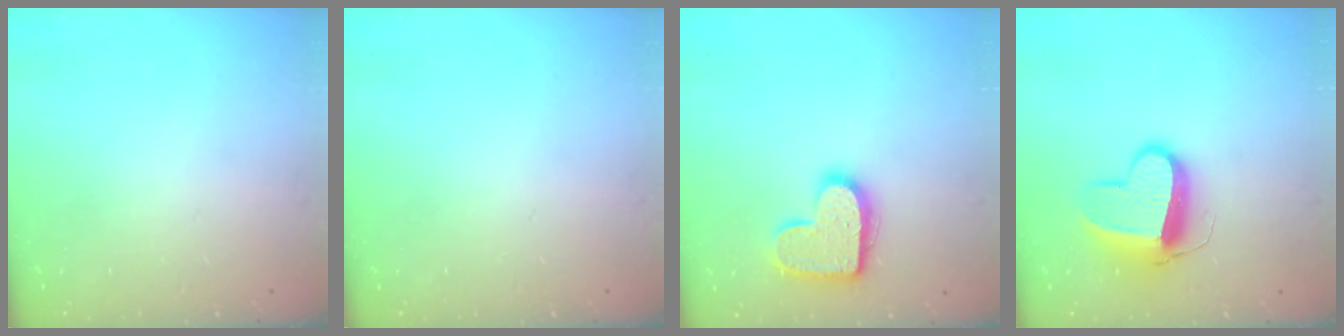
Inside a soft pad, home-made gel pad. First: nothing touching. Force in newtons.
{"total": 0.0}
{"total": 15.0, "press": 15.0, "slide": 0.7}
{"total": 13.4, "press": 13.3, "slide": 1.3}